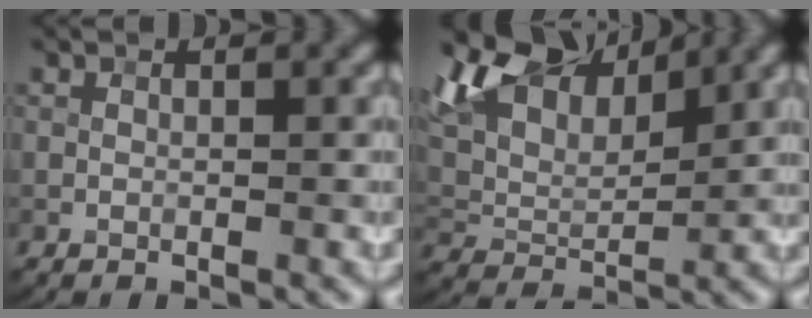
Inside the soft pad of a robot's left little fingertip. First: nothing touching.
{"total": 9.1, "force": [6.5, 4.0, 4.9], "torque": [-0.106, 0.021, 0.116]}